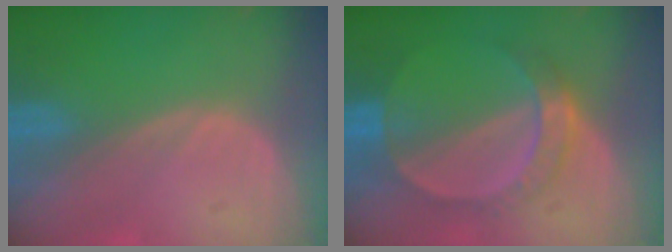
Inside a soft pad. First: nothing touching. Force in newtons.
{"total": 7.3, "press": 6.4, "slide": 3.6}